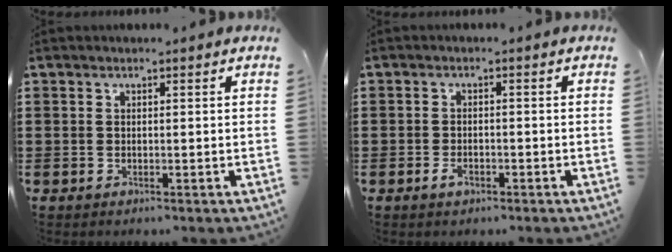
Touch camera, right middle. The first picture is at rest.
{"total": 1.8, "force": [-1.0, 0.8, 1.3], "torque": [-0.033, -0.004, -0.022]}